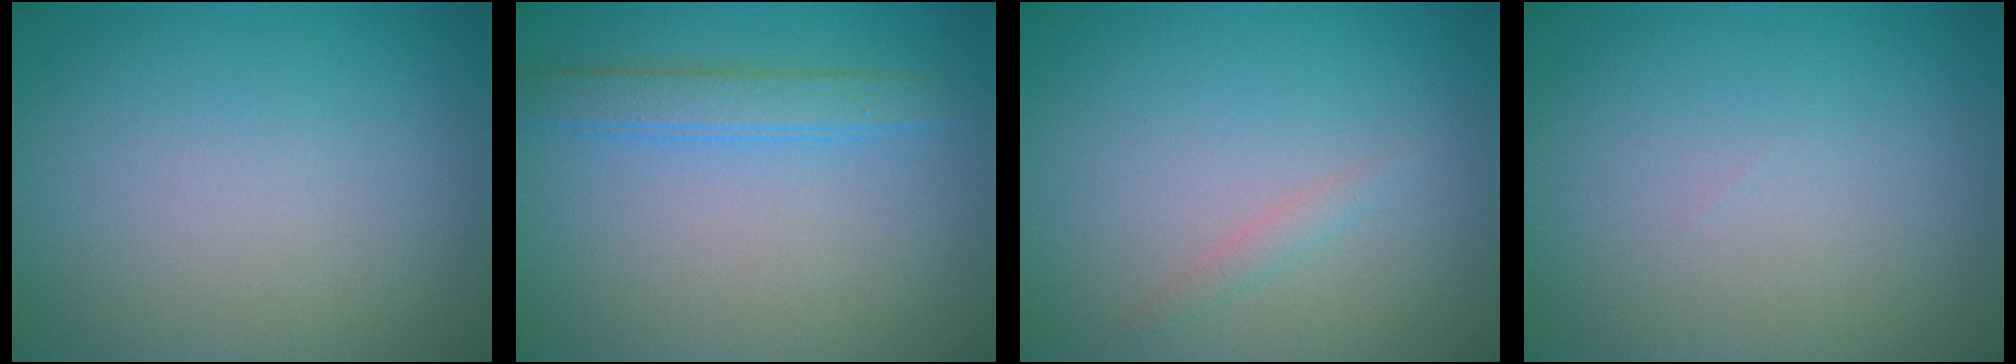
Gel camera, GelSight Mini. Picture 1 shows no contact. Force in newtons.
{"total": 2.6, "press": 2.6, "slide": 0.0}
{"total": 0.8, "press": 0.8, "slide": 0.0}
{"total": 0.0}